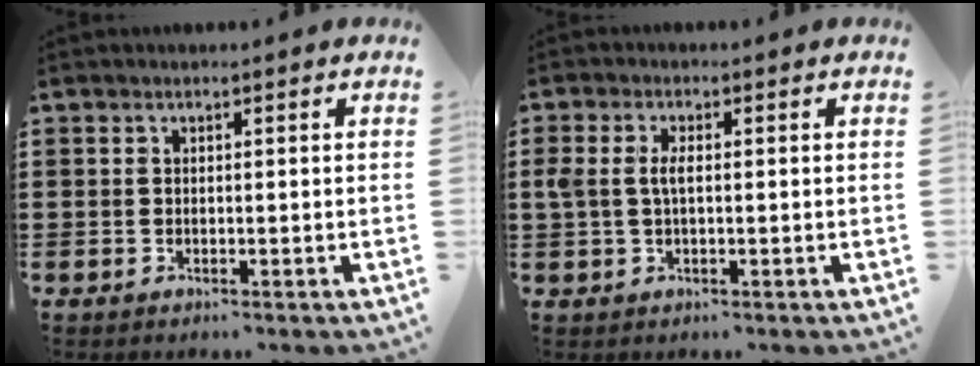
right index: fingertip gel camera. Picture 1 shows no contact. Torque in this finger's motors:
{"motor_torque": [0.61, -0.18, 0.41, 0.12]}